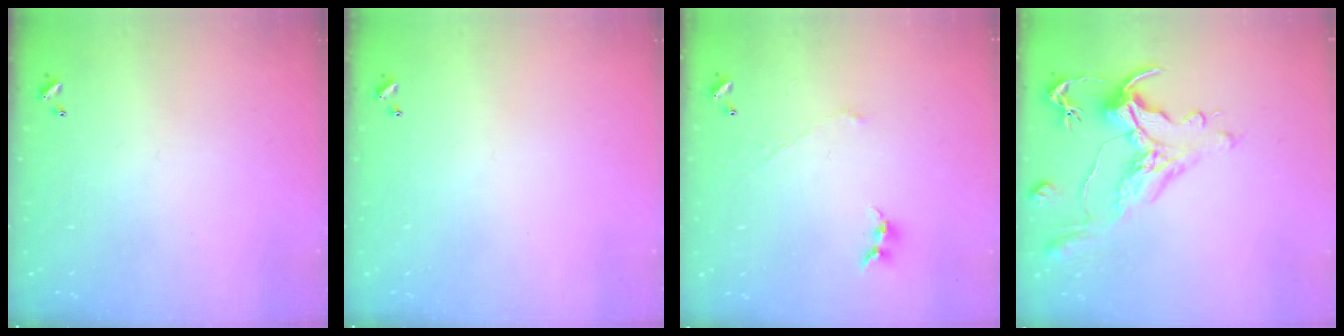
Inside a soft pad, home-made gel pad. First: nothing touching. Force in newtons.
{"total": 0.0}
{"total": 0.0}
{"total": 1.7, "press": 0.9, "slide": 1.4}